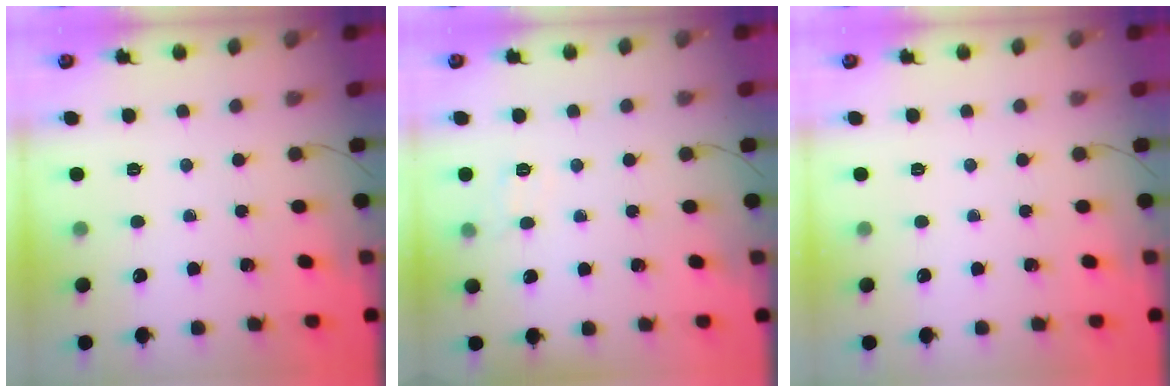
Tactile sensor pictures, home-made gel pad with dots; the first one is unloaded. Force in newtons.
{"total": 5.9, "press": 5.7, "slide": 1.2}
{"total": 0.0}